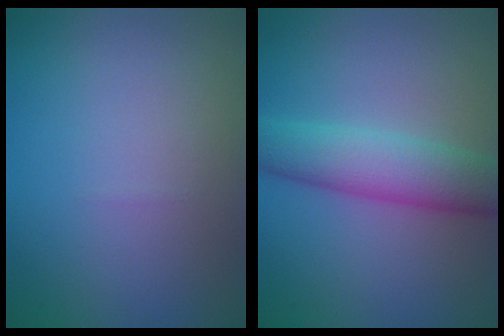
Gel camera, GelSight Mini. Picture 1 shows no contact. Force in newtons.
{"total": 5.6, "press": 5.6, "slide": 0.1}